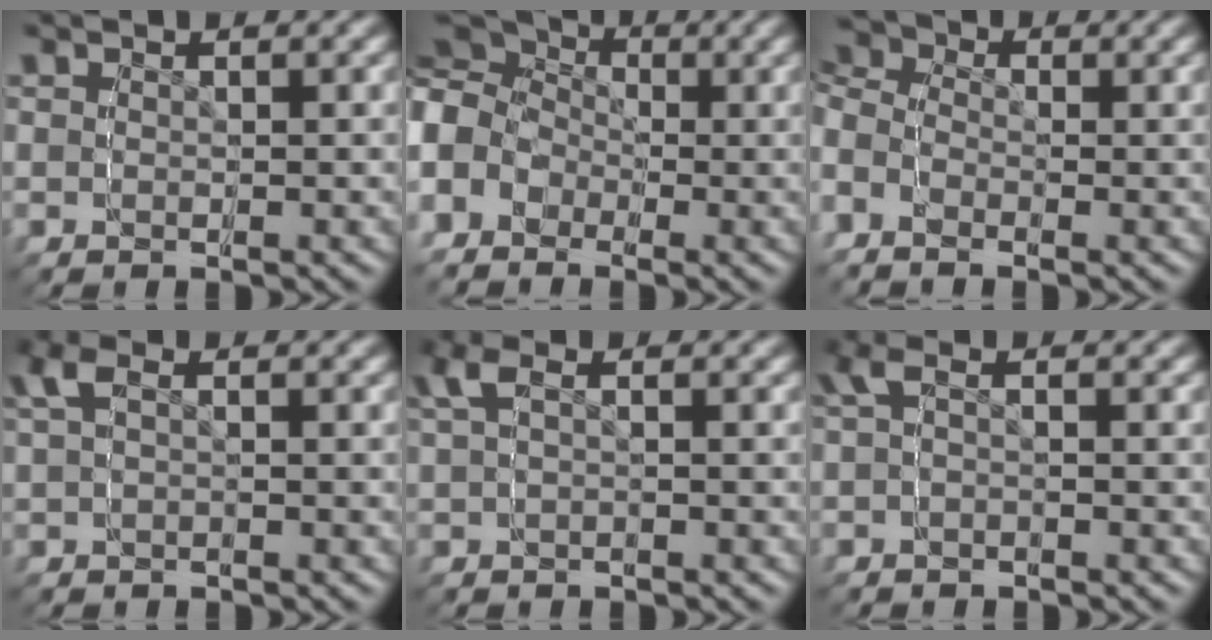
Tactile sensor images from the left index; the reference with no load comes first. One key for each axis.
{"total": 9.8, "fx": -0.4, "fy": 8.1, "fz": 5.5, "tx": -0.088, "ty": 0.003, "tz": -0.019}
{"total": 6.0, "fx": 1.1, "fy": 3.5, "fz": 4.7, "tx": -0.059, "ty": 0.019, "tz": 0.009}
{"total": 1.5, "fx": -0.2, "fy": 0.5, "fz": 1.4, "tx": -0.041, "ty": 0.001, "tz": 0.007}
{"total": 1.7, "fx": -0.3, "fy": 0.2, "fz": 1.7, "tx": -0.044, "ty": 0.004, "tz": 0.005}
{"total": 1.7, "fx": -1.3, "fy": -0.7, "fz": 1.0, "tx": -0.033, "ty": 0.002, "tz": -0.011}